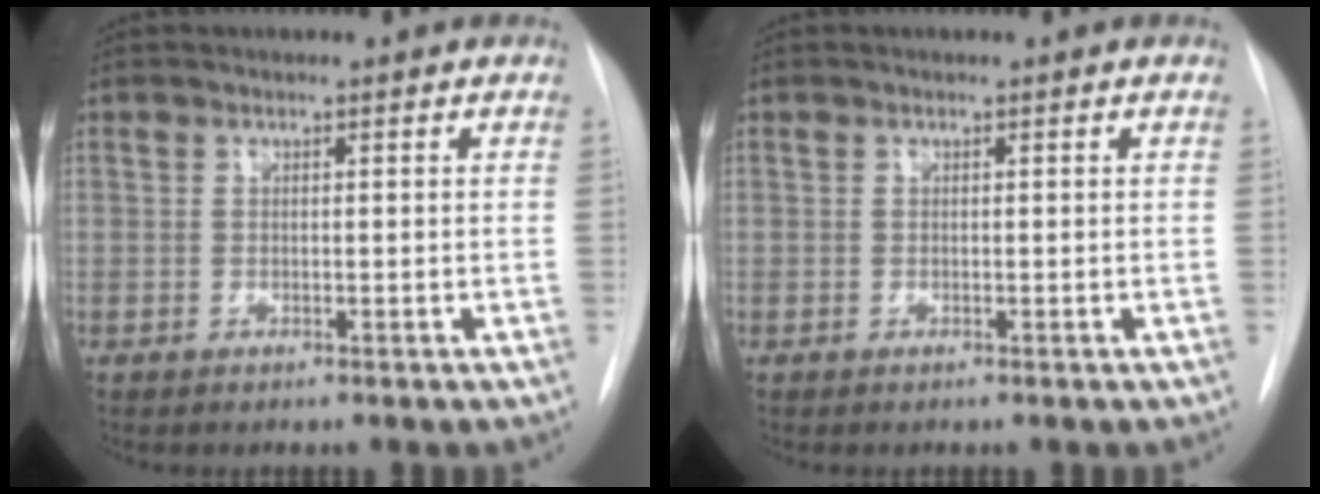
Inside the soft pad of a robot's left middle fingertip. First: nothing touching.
{"total": 0.0}